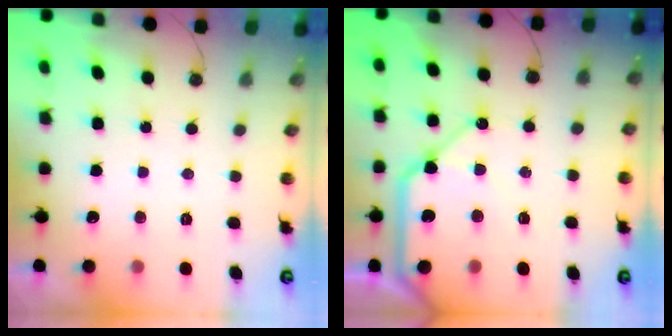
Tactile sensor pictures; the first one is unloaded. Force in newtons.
{"total": 13.3, "press": 13.3, "slide": 1.5}